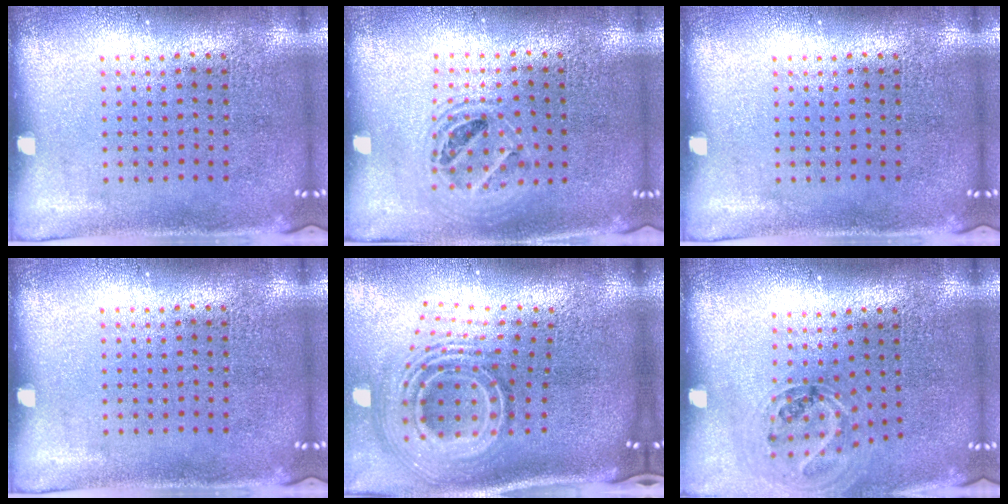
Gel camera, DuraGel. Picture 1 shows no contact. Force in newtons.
{"total": 1.4, "press": 1.3, "slide": 0.6}
{"total": 0.0}
{"total": 0.0}
{"total": 3.1, "press": 1.9, "slide": 2.4}
{"total": 1.1, "press": 1.1, "slide": 0.3}